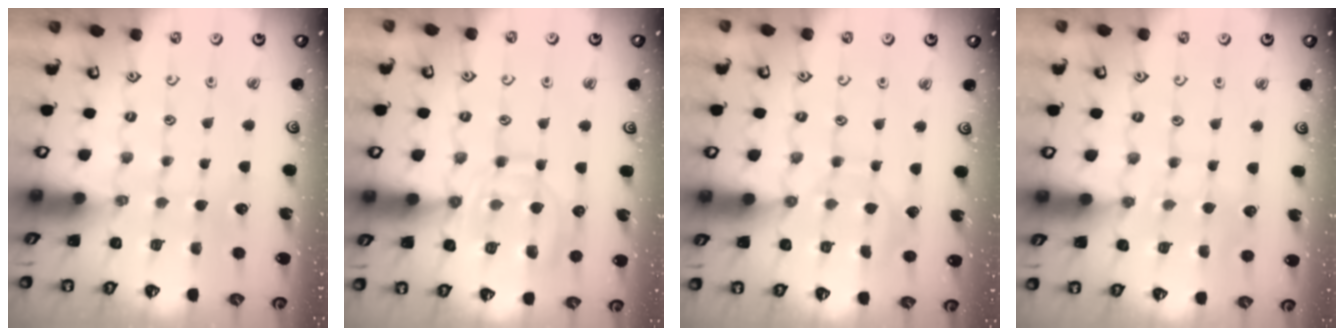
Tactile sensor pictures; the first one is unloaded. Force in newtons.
{"total": 14.5, "press": 14.5, "slide": 1.3}
{"total": 6.7, "press": 6.7, "slide": 0.4}
{"total": 6.5, "press": 6.5, "slide": 0.8}